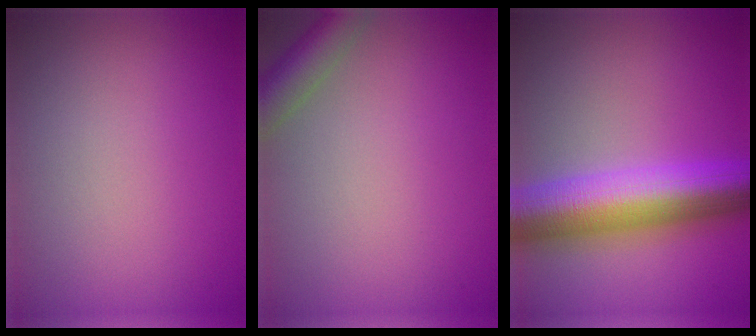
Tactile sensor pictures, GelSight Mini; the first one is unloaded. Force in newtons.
{"total": 3.9, "press": 3.8, "slide": 0.3}
{"total": 9.9, "press": 9.9, "slide": 0.2}